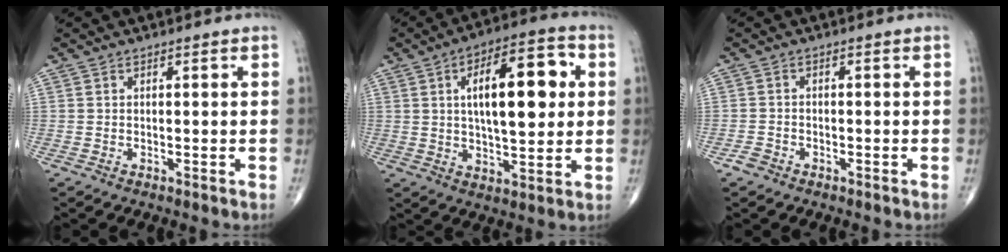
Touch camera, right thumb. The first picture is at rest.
{"total": 17.3, "force": [3.5, 7.1, 15.4], "torque": [-0.210, 0.010, 0.050]}
{"total": 1.7, "force": [-1.2, 1.2, 0.4], "torque": [-0.010, 0.007, -0.025]}